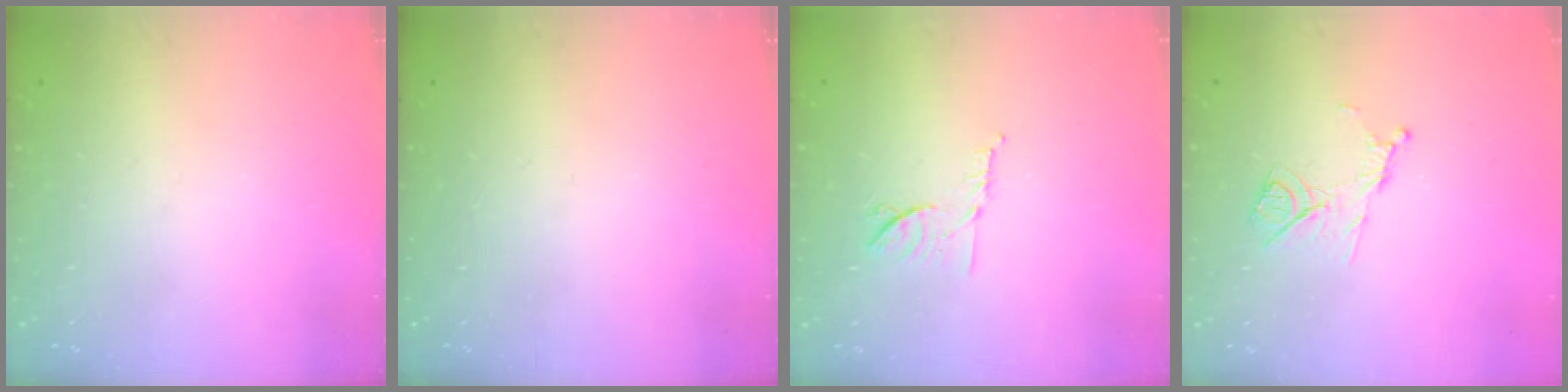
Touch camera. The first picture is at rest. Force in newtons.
{"total": 0.0}
{"total": 8.0, "press": 7.9, "slide": 1.0}
{"total": 9.2, "press": 9.2, "slide": 0.2}